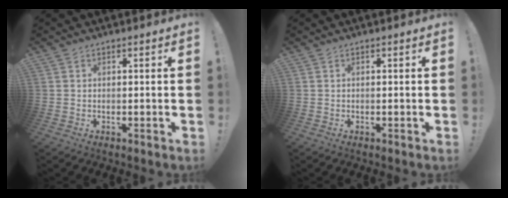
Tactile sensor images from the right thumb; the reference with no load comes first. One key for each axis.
{"total": 0.0}